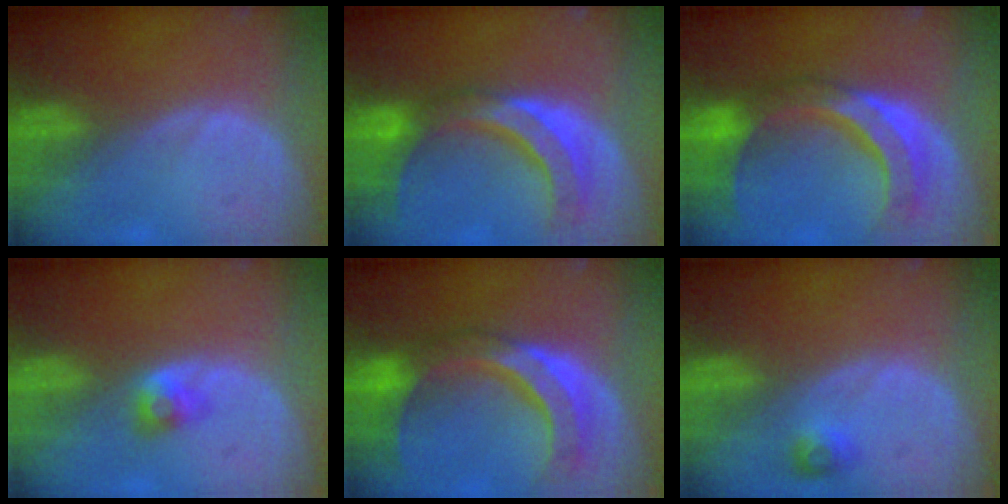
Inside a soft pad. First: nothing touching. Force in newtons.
{"total": 10.6, "press": 9.3, "slide": 5.1}
{"total": 11.6, "press": 9.8, "slide": 6.2}
{"total": 2.6, "press": 2.3, "slide": 1.2}
{"total": 11.6, "press": 9.8, "slide": 6.2}
{"total": 2.3, "press": 2.2, "slide": 0.7}